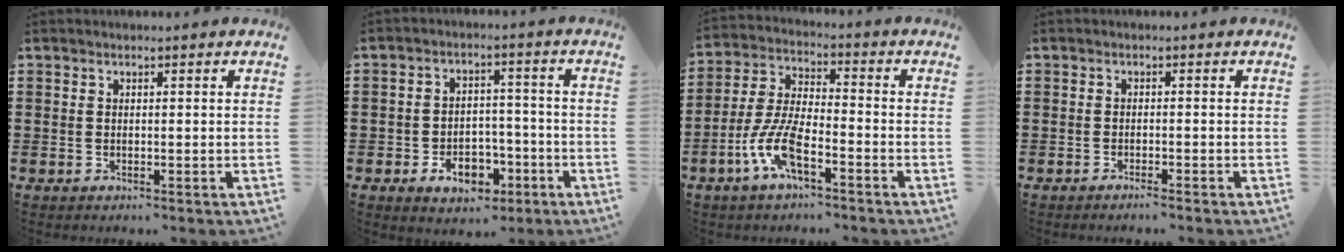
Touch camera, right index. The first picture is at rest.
{"total": 7.1, "force": [-3.7, 4.3, 4.3], "torque": [-0.068, 0.014, -0.065]}
{"total": 8.3, "force": [-4.4, 2.5, 6.6], "torque": [-0.165, -0.012, -0.086]}
{"total": 1.1, "force": [-1.0, -0.1, 0.3], "torque": [-0.007, 0.000, -0.020]}